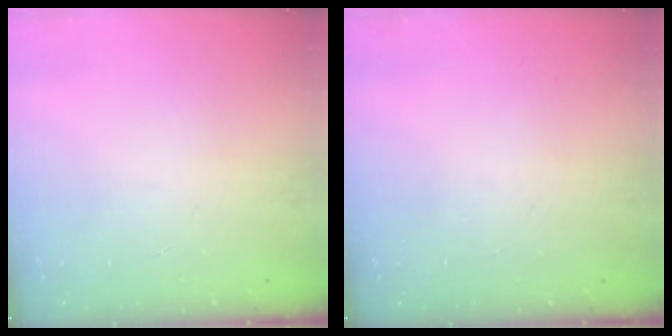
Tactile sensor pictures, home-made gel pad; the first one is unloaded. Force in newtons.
{"total": 0.0}